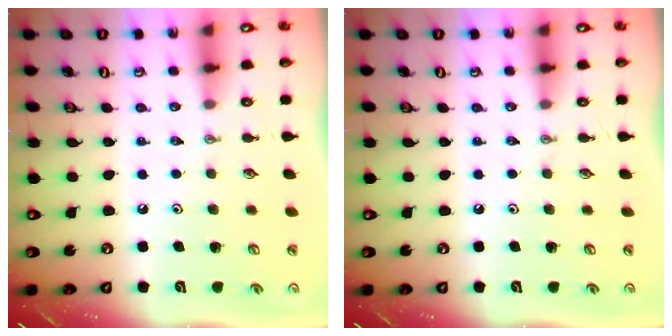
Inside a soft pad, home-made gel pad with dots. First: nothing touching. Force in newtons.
{"total": 0.0}